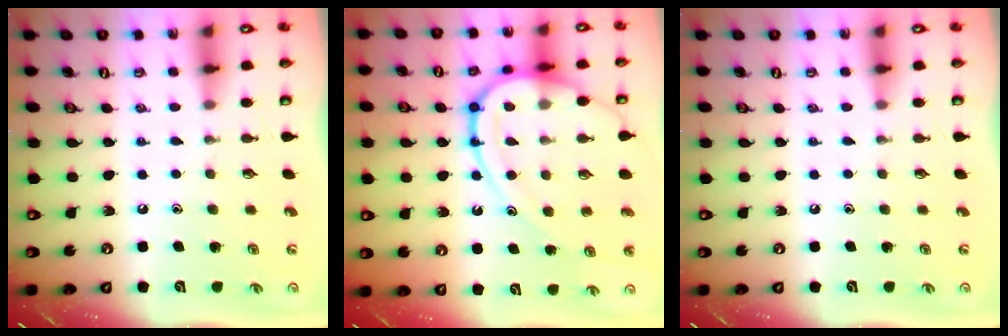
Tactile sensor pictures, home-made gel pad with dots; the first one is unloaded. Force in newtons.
{"total": 15.2, "press": 15.2, "slide": 1.0}
{"total": 0.0}